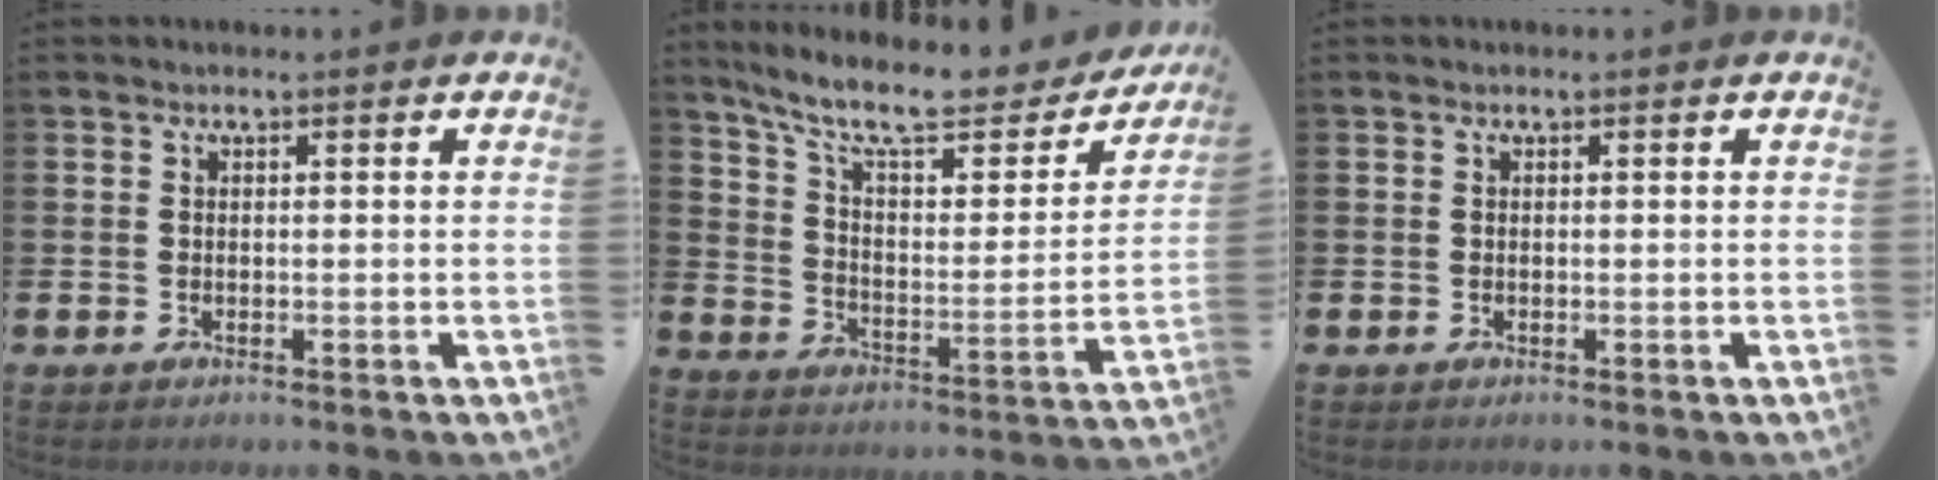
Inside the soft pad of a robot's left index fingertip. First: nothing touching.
{"total": 11.3, "force": [9.4, 3.1, 5.3], "torque": [-0.128, -0.060, 0.159]}
{"total": 0.0}